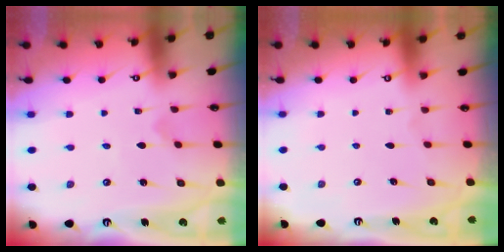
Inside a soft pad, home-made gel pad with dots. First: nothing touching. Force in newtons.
{"total": 0.0}